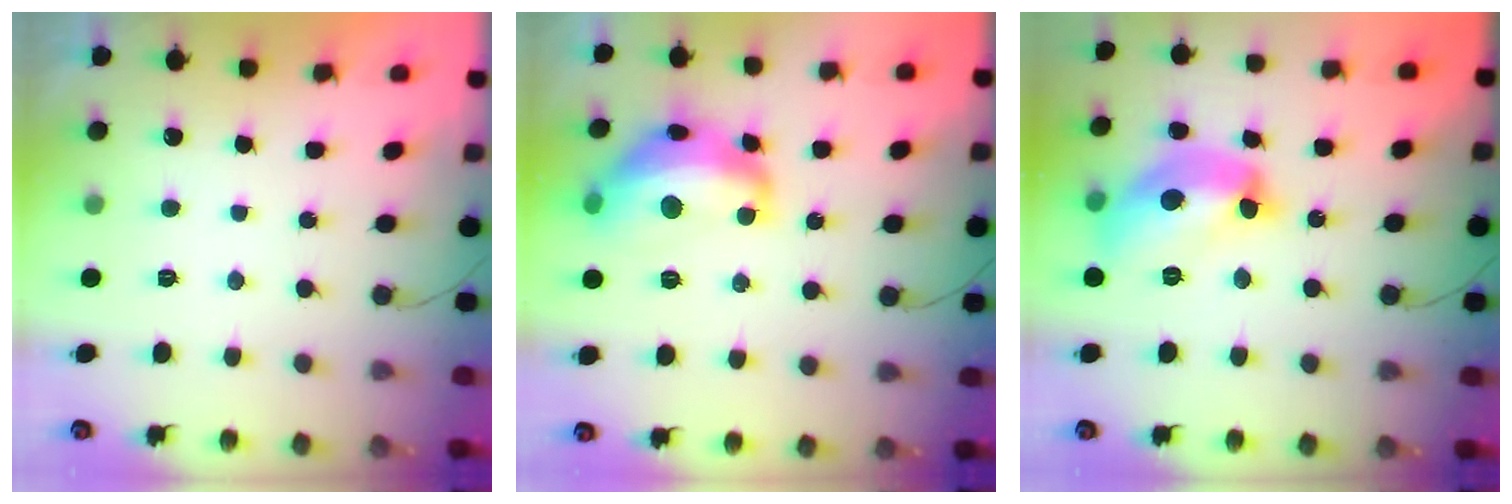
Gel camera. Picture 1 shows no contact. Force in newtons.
{"total": 15.3, "press": 15.3, "slide": 1.1}
{"total": 17.0, "press": 16.9, "slide": 1.0}